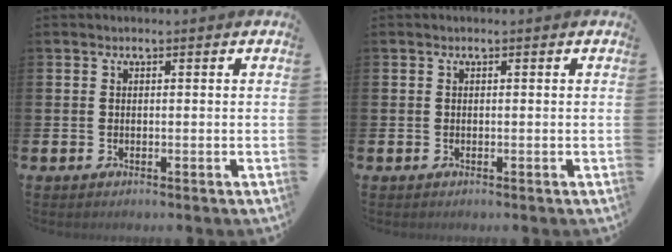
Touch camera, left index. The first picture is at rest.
{"total": 0.0}